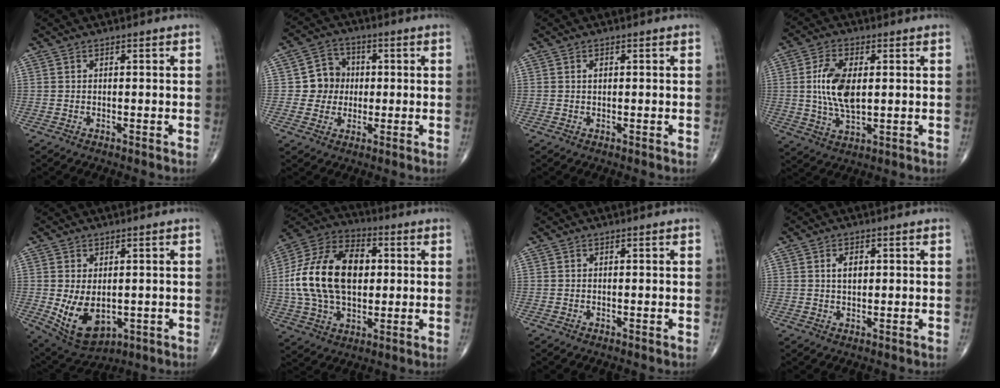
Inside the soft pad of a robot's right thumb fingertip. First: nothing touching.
{"total": 6.9, "force": [0.1, 6.5, 2.1], "torque": [0.002, 0.011, -0.007]}
{"total": 0.8, "force": [0.2, 0.5, 0.6], "torque": [-0.009, 0.002, 0.004]}
{"total": 10.1, "force": [1.1, 5.1, 8.6], "torque": [-0.170, -0.006, 0.025]}
{"total": 10.0, "force": [-1.3, 6.1, 7.7], "torque": [-0.126, -0.013, 0.001]}
{"total": 22.3, "force": [1.8, 14.0, 17.2], "torque": [-0.322, 0.017, 0.031]}
{"total": 0.0}
{"total": 2.9, "force": [0.7, 1.8, 2.2], "torque": [-0.030, -0.002, 0.012]}